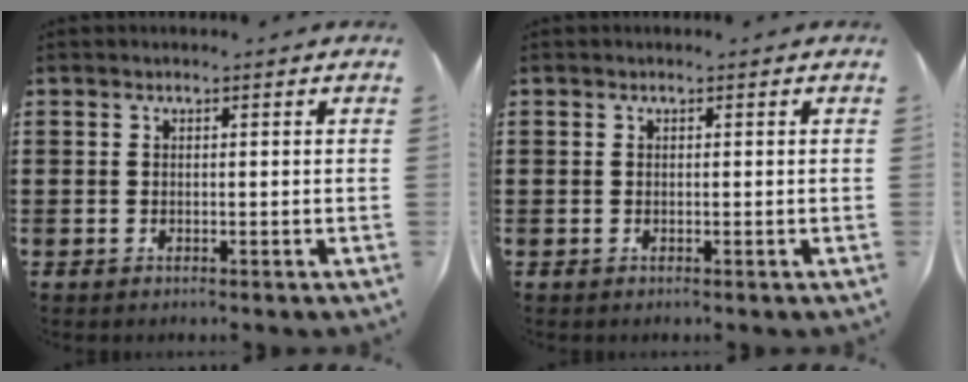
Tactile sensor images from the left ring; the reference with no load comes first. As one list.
[{"total": 0.0}]